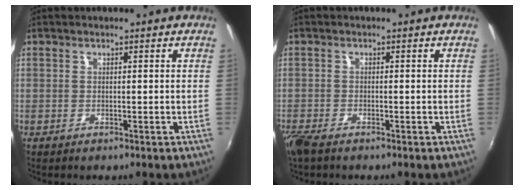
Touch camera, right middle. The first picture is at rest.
{"total": 3.8, "force": [-3.1, 1.0, 2.1], "torque": [-0.055, -0.017, -0.063]}